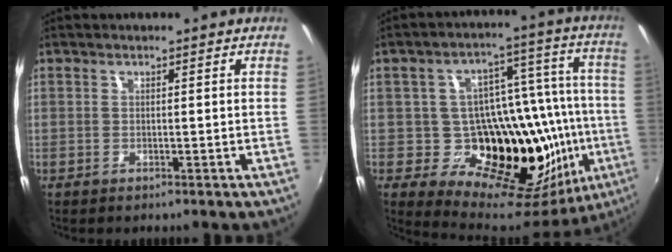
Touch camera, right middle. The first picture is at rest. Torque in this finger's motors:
{"motor_torque": [1.16, -0.98, 0.27, 0.13]}